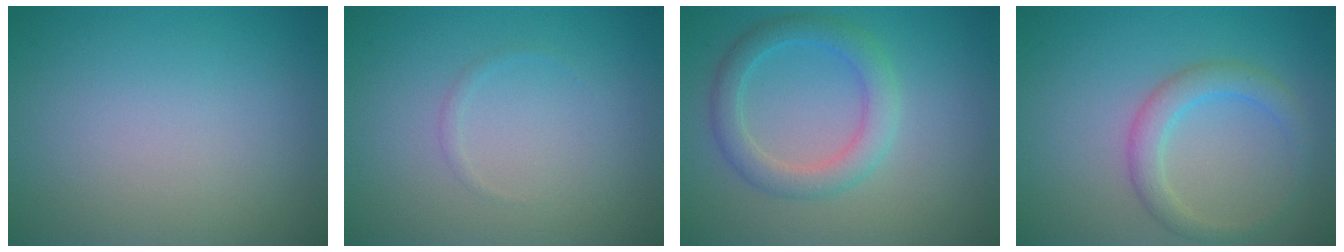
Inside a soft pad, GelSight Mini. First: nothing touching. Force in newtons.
{"total": 0.5, "press": 0.5, "slide": 0.0}
{"total": 2.2, "press": 2.2, "slide": 0.3}
{"total": 2.8, "press": 2.8, "slide": 0.1}